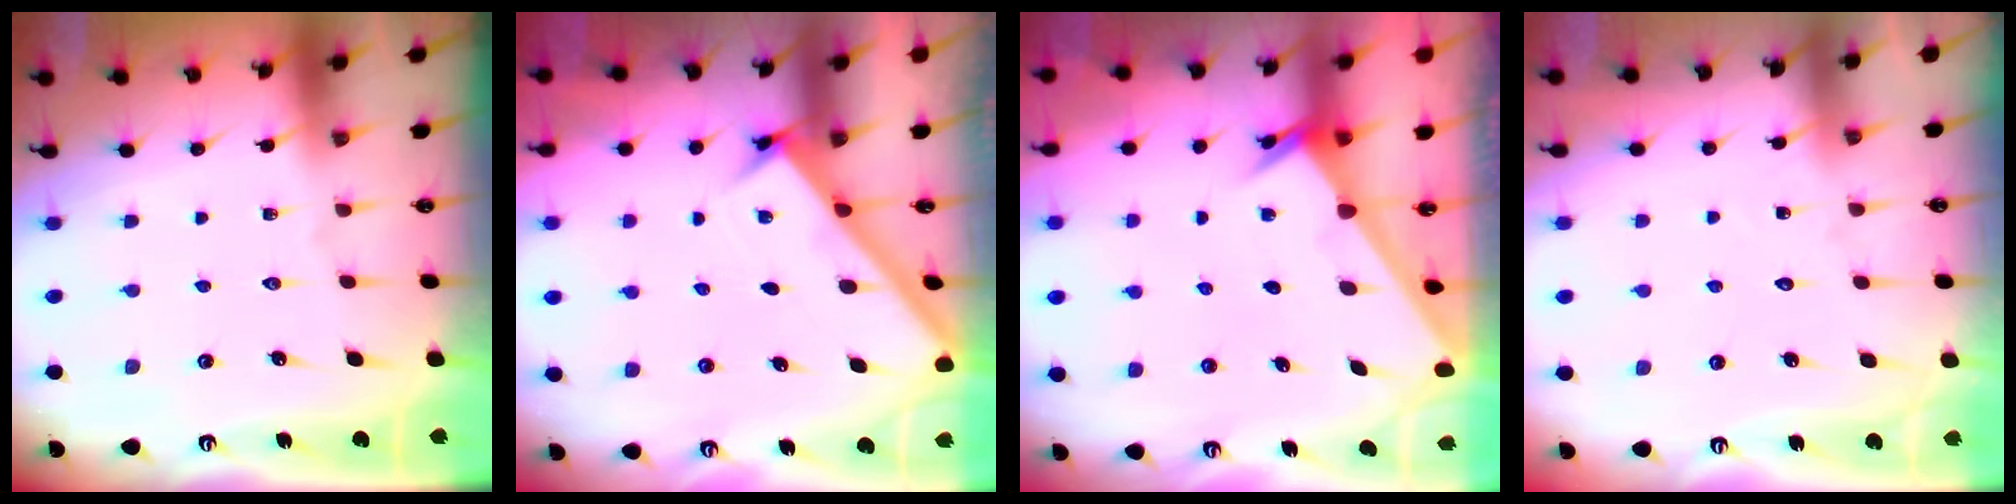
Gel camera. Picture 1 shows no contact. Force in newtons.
{"total": 2.7, "press": 2.7, "slide": 0.3}
{"total": 2.4, "press": 2.4, "slide": 0.2}
{"total": 5.8, "press": 5.8, "slide": 0.6}